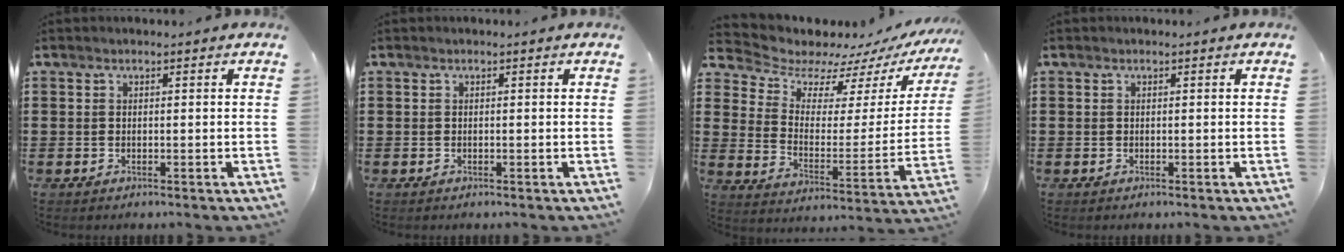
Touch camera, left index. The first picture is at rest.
{"total": 0.0}
{"total": 7.3, "force": [6.7, 2.9, 1.1], "torque": [-0.050, -0.055, 0.114]}
{"total": 0.0}